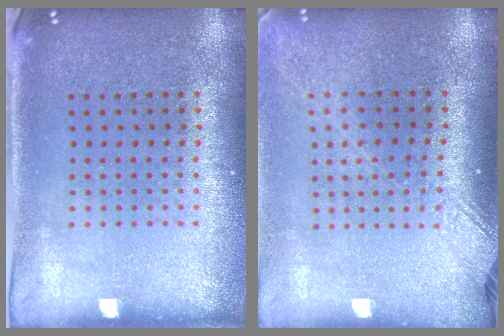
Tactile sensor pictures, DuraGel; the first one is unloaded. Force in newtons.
{"total": 1.8, "press": 1.4, "slide": 1.2}